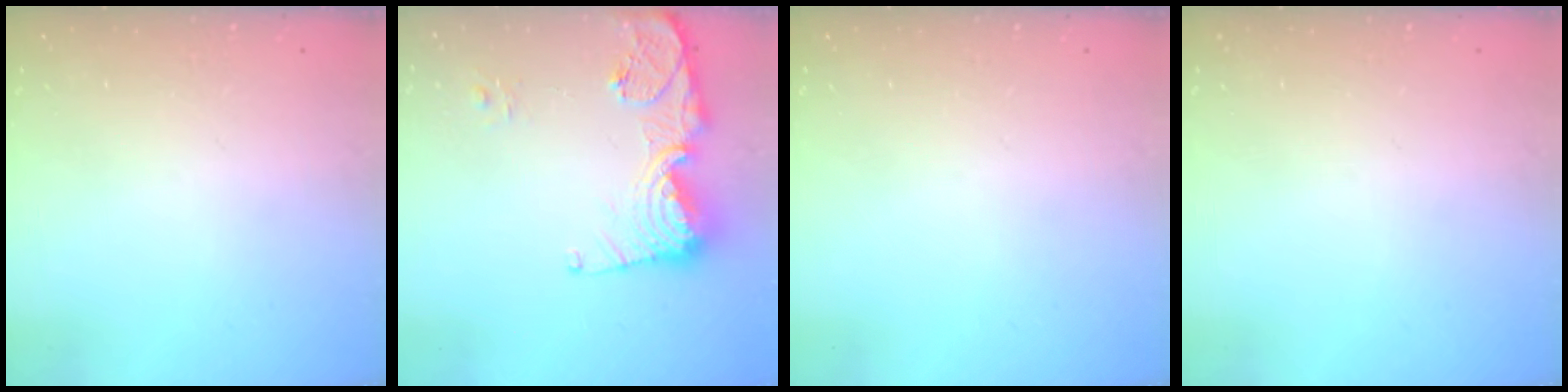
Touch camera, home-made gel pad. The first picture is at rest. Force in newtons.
{"total": 14.0, "press": 13.9, "slide": 1.5}
{"total": 0.0}
{"total": 0.0}